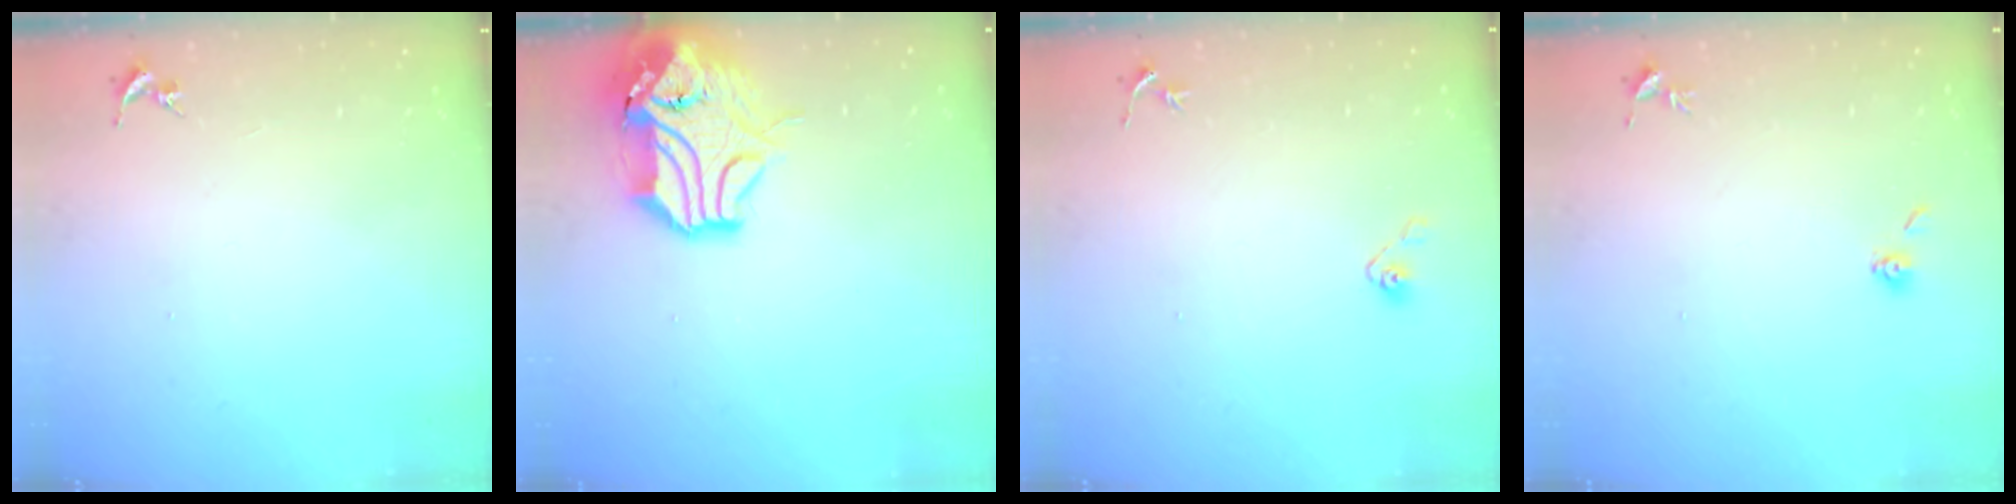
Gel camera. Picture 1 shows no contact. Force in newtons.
{"total": 16.2, "press": 16.1, "slide": 2.2}
{"total": 4.1, "press": 3.9, "slide": 1.2}
{"total": 3.7, "press": 3.5, "slide": 1.4}